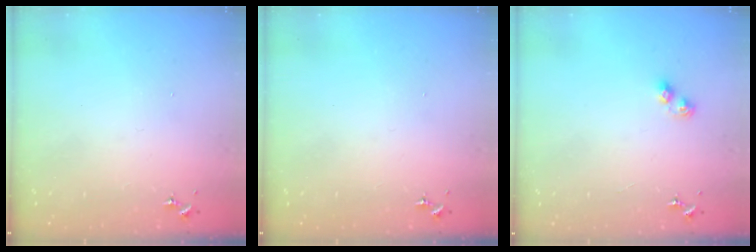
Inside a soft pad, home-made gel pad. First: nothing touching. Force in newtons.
{"total": 0.0}
{"total": 5.2, "press": 5.1, "slide": 0.6}